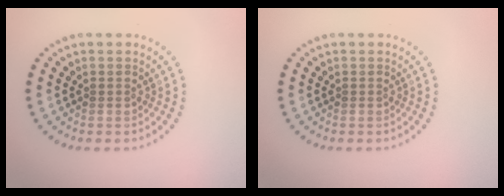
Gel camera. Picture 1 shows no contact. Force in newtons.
{"total": 0.0}